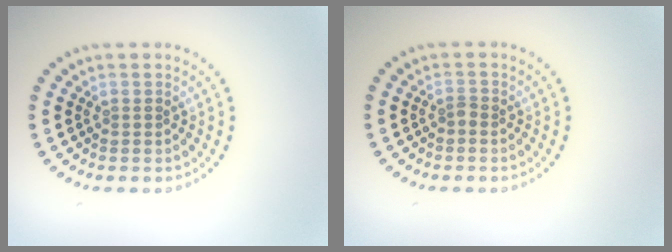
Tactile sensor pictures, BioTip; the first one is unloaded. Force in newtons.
{"total": 0.8, "press": 0.6, "slide": 0.5}